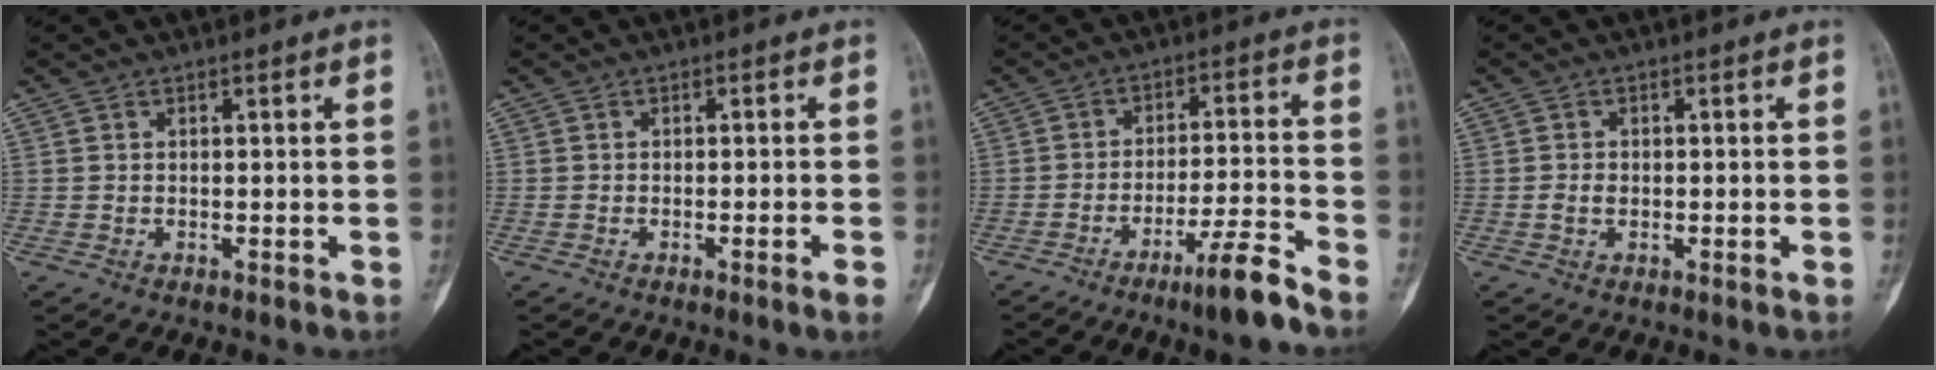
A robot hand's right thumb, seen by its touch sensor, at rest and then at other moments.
{"total": 2.2, "force": [-1.1, -0.2, 1.9], "torque": [-0.033, 0.001, -0.016]}
{"total": 9.0, "force": [-6.5, 0.2, 6.2], "torque": [-0.109, 0.044, -0.111]}
{"total": 1.4, "force": [-0.2, 0.9, 1.1], "torque": [-0.020, 0.002, -0.004]}